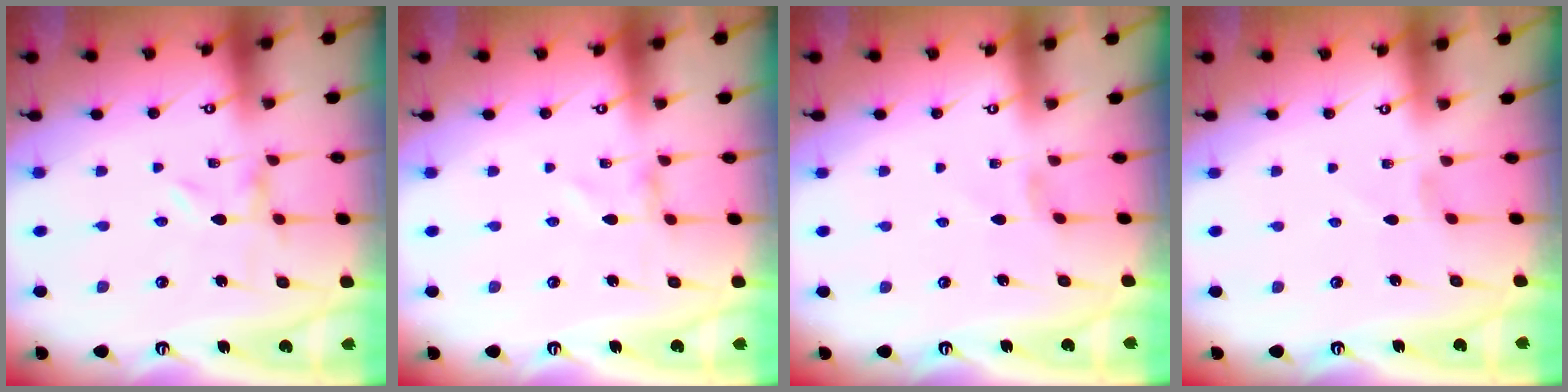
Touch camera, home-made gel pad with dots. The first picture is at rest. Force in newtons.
{"total": 0.0}
{"total": 0.7, "press": 0.6, "slide": 0.3}
{"total": 0.0}